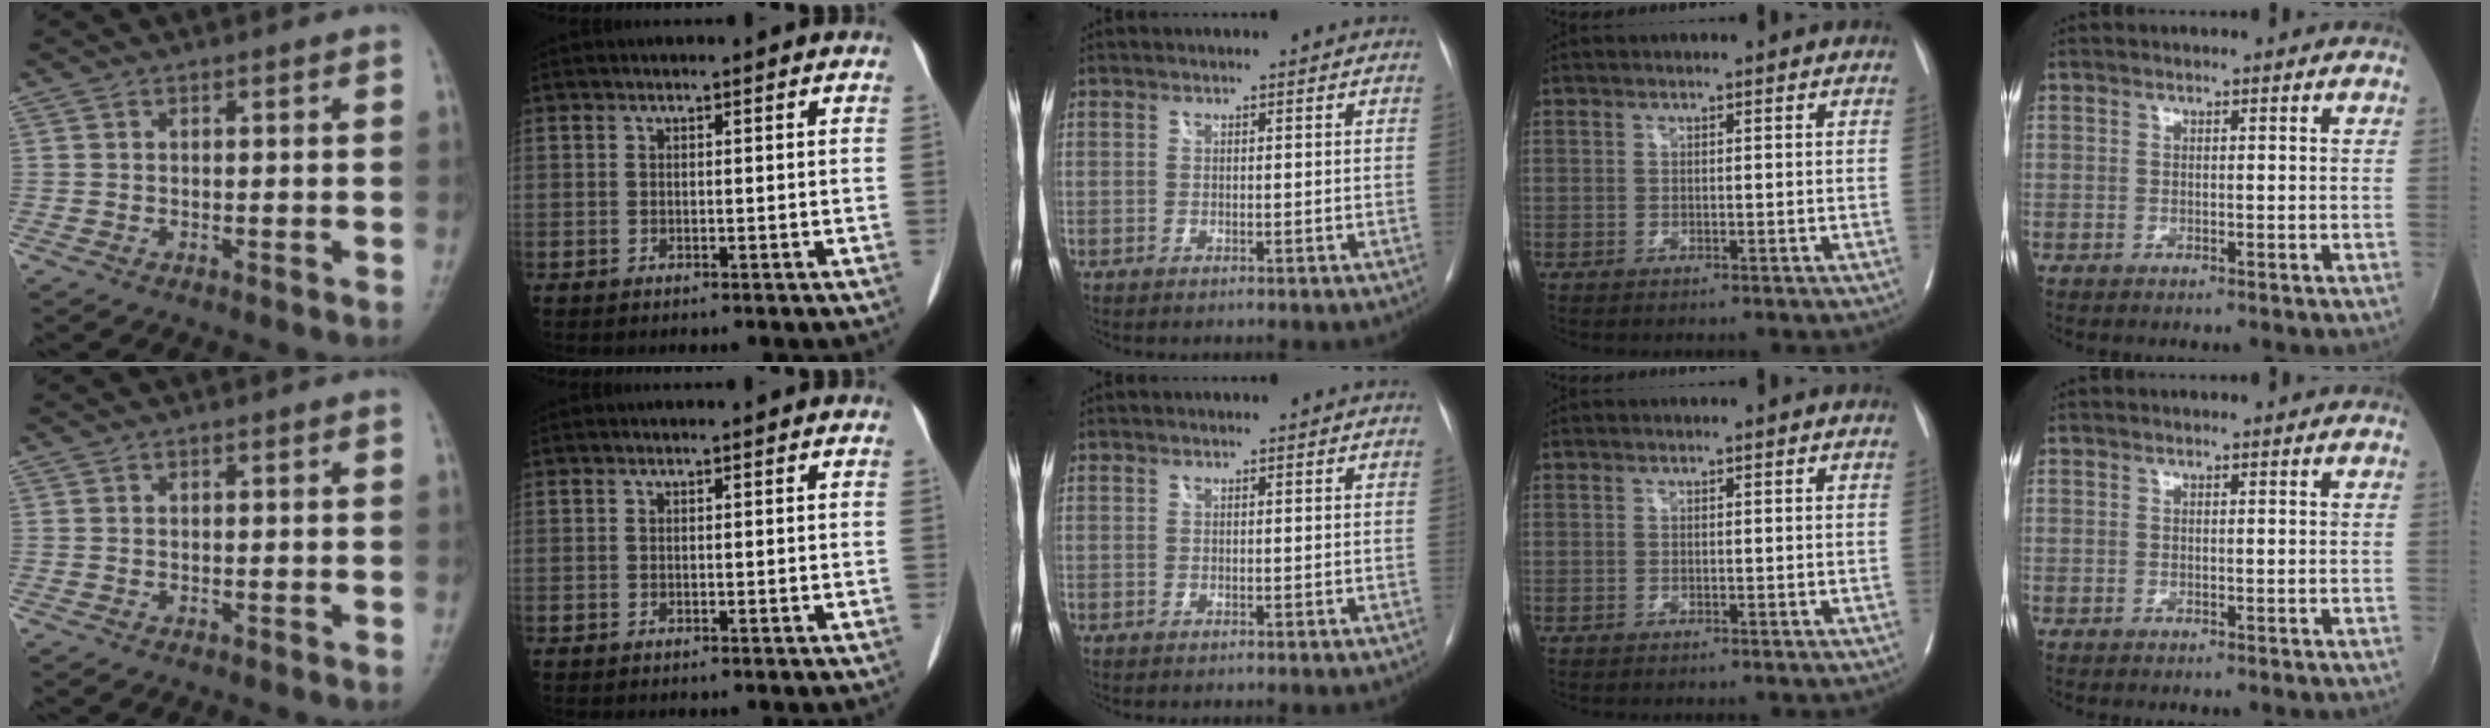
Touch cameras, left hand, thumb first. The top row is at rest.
{}